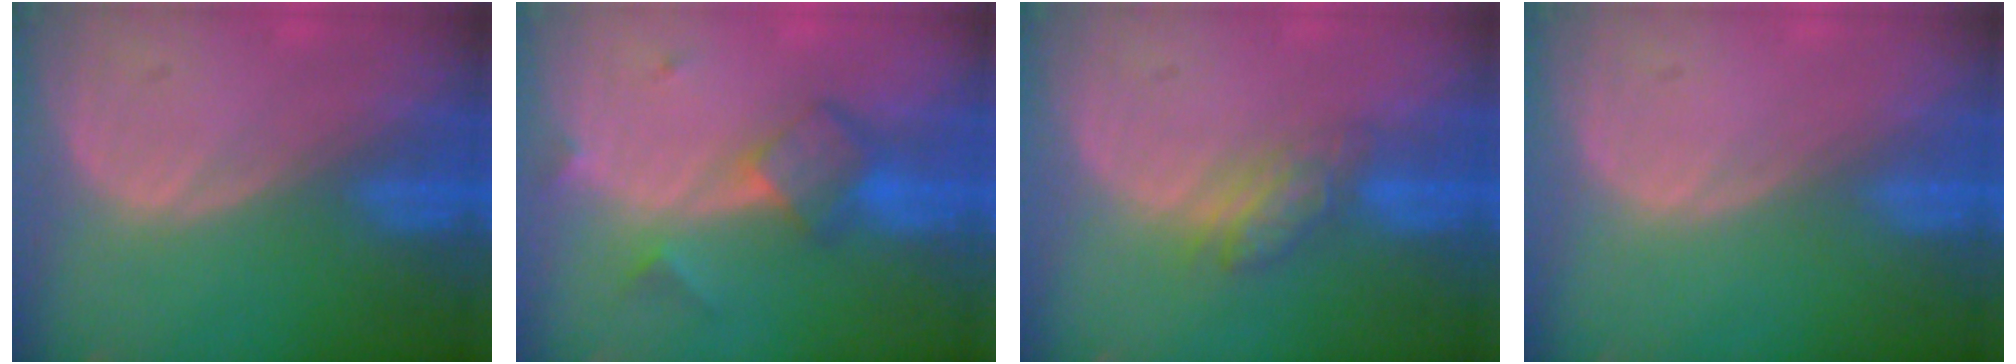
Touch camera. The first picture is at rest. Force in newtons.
{"total": 6.0, "press": 5.3, "slide": 2.8}
{"total": 4.6, "press": 4.4, "slide": 1.4}
{"total": 0.0}